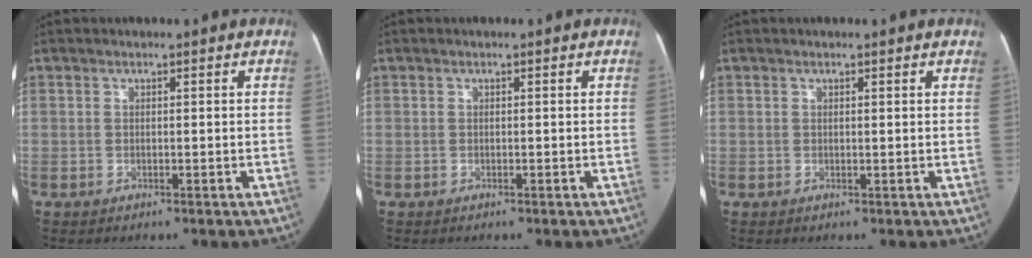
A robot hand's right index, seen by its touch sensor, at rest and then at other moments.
{"total": 0.0}
{"total": 0.7, "force": [0.6, 0.2, 0.3], "torque": [-0.008, 0.005, 0.000]}